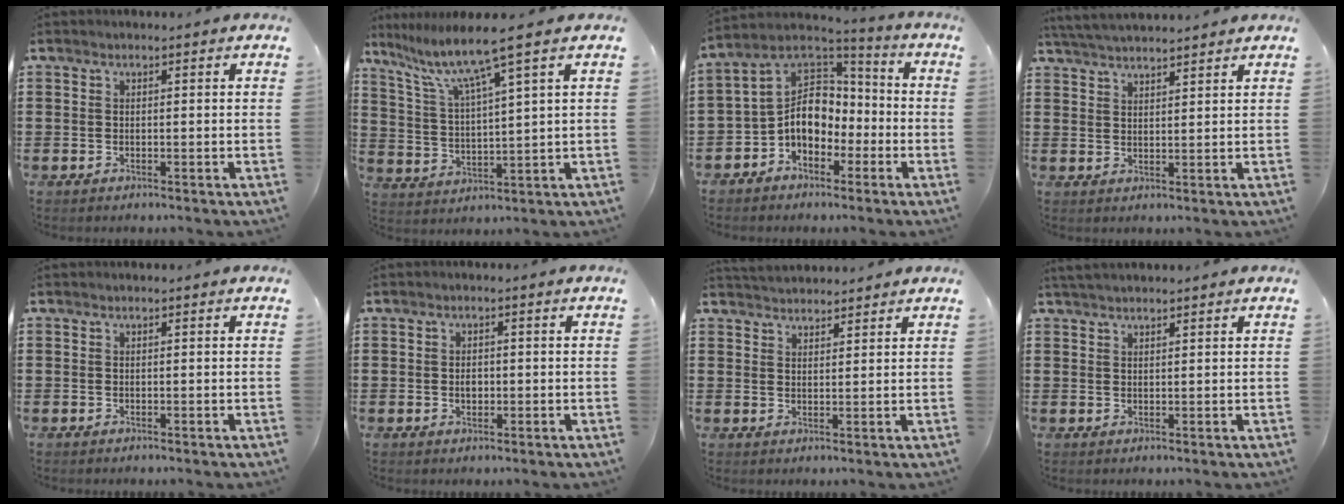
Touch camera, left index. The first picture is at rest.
{"total": 10.7, "force": [6.7, 0.6, 8.3], "torque": [-0.188, -0.024, 0.108]}
{"total": 8.9, "force": [-2.3, 6.8, 5.2], "torque": [-0.125, 0.004, -0.053]}
{"total": 3.7, "force": [3.7, -0.2, 0.7], "torque": [-0.024, -0.008, 0.068]}
{"total": 0.0}
{"total": 1.6, "force": [0.0, 1.0, 1.2], "torque": [-0.026, 0.005, -0.001]}
{"total": 2.8, "force": [2.8, 0.2, -0.2], "torque": [-0.004, -0.005, 0.054]}
{"total": 1.7, "force": [1.7, 0.1, 0.4], "torque": [-0.012, 0.002, 0.033]}